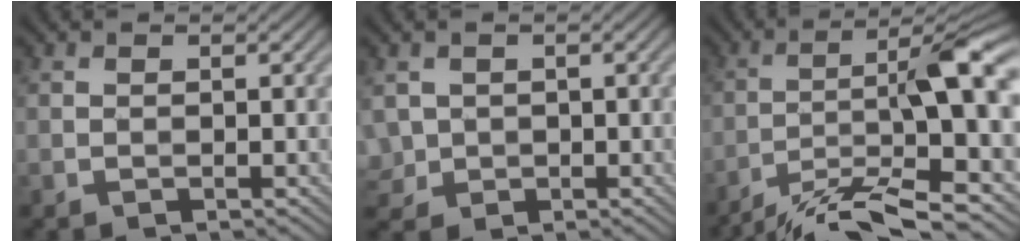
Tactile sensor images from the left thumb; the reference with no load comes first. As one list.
[{"total": 2.6, "force": [0.2, 2.5, 0.9], "torque": [-0.035, -0.008, 0.007]}, {"total": 14.7, "force": [-6.1, 3.5, 12.9], "torque": [-0.214, -0.009, -0.104]}]